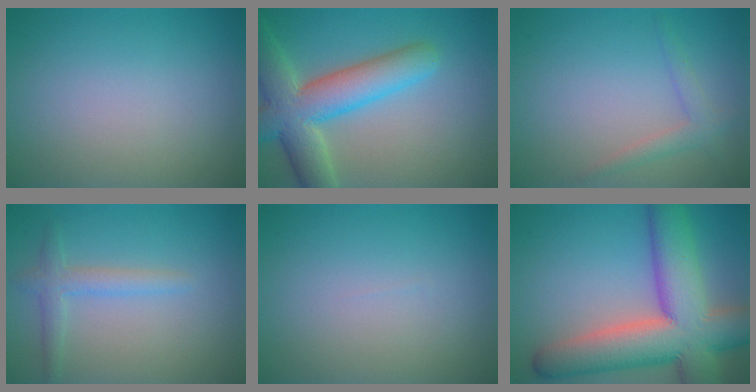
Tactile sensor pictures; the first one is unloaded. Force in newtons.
{"total": 8.3, "press": 8.3, "slide": 0.5}
{"total": 1.8, "press": 1.8, "slide": 0.1}
{"total": 2.1, "press": 2.1, "slide": 0.2}
{"total": 0.0}
{"total": 12.9, "press": 12.8, "slide": 0.8}